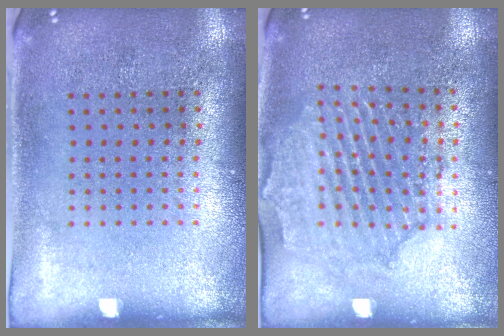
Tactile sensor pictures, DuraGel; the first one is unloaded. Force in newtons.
{"total": 1.9, "press": 1.9, "slide": 0.4}